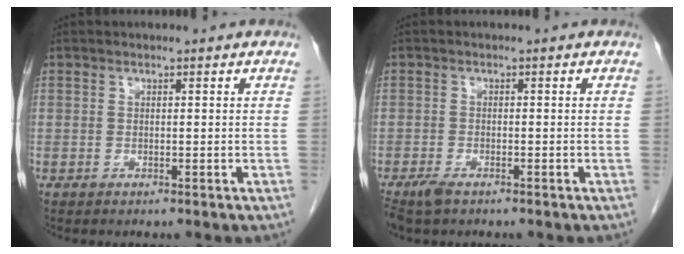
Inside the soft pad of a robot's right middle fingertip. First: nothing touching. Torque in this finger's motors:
{"motor_torque": [0.32, -0.19, 0.01, 0.02]}